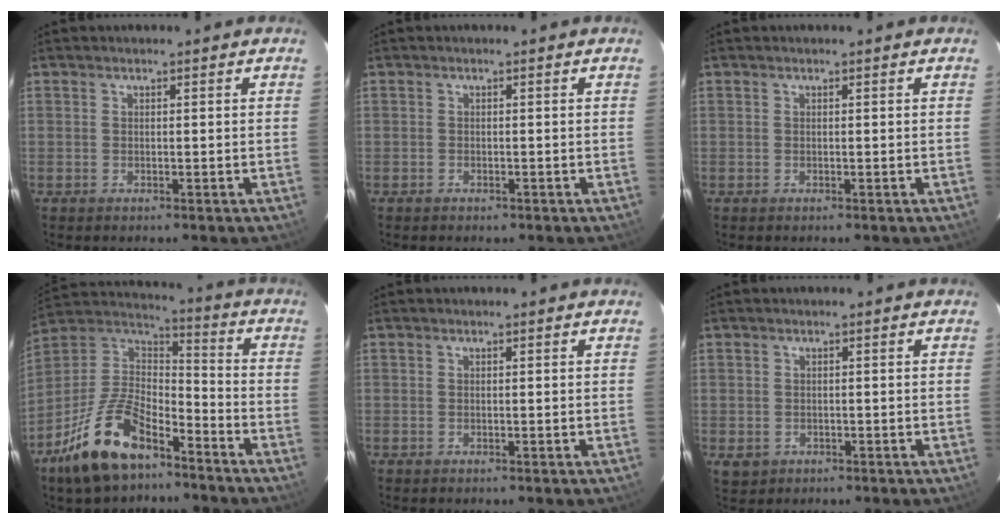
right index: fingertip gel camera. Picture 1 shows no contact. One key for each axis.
{"total": 1.0, "fx": -0.7, "fy": 0.8, "fz": 0.1, "tx": -0.002, "ty": 0.001, "tz": -0.008}
{"total": 0.0}
{"total": 18.3, "fx": -11.6, "fy": 8.3, "fz": 11.4, "tx": -0.250, "ty": 0.003, "tz": -0.215}
{"total": 0.0}
{"total": 2.8, "fx": -0.5, "fy": 2.7, "fz": 0.8, "tx": -0.017, "ty": -0.004, "tz": -0.003}